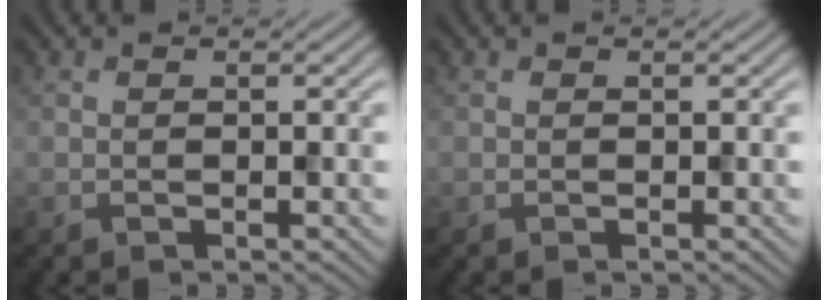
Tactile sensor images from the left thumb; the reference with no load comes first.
{"total": 0.0}